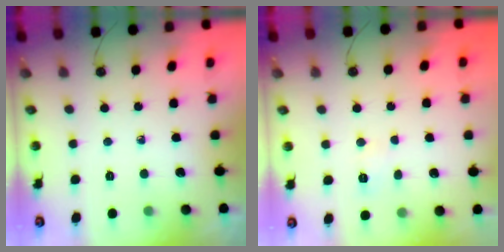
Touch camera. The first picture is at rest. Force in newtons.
{"total": 3.0, "press": 2.9, "slide": 0.7}